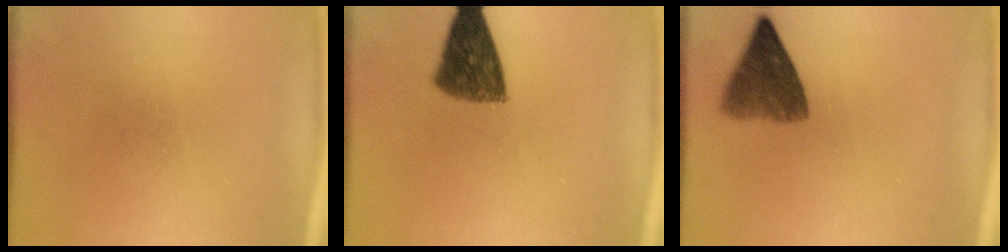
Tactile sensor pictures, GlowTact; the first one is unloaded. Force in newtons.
{"total": 9.1}
{"total": 6.1}